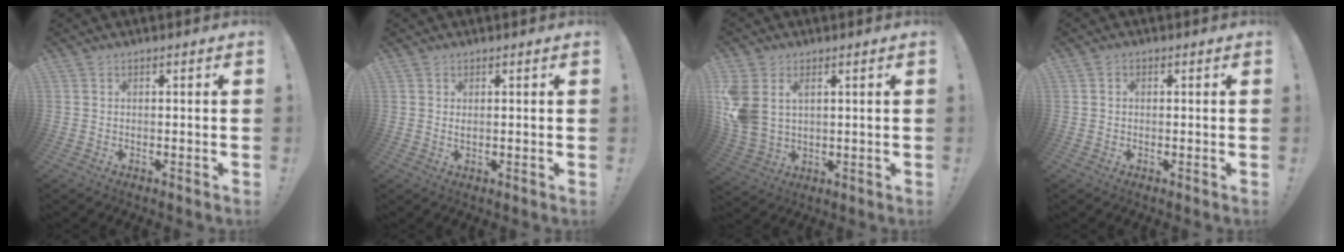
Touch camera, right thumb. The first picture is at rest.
{"total": 1.0, "force": [0.6, 0.4, 0.7], "torque": [-0.007, -0.002, 0.008]}
{"total": 8.3, "force": [3.6, 5.7, 4.9], "torque": [-0.096, -0.018, 0.069]}
{"total": 0.9, "force": [-0.1, 0.8, 0.4], "torque": [-0.006, 0.004, -0.002]}